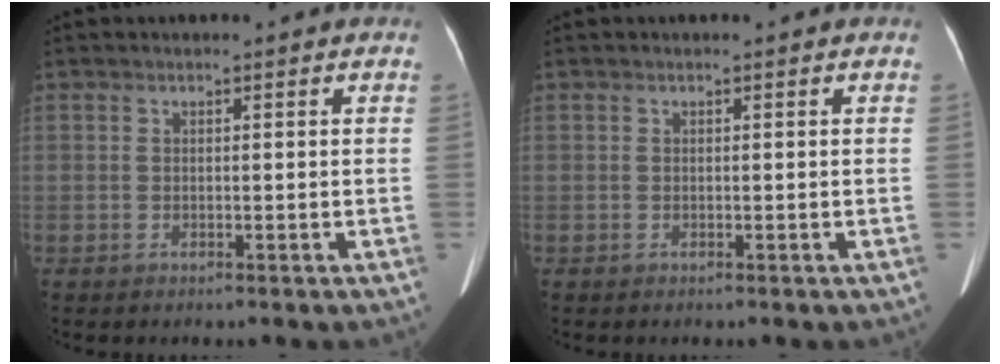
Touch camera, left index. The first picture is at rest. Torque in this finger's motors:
{"motor_torque": [0.01, -0.08, 0.09, 0.02]}